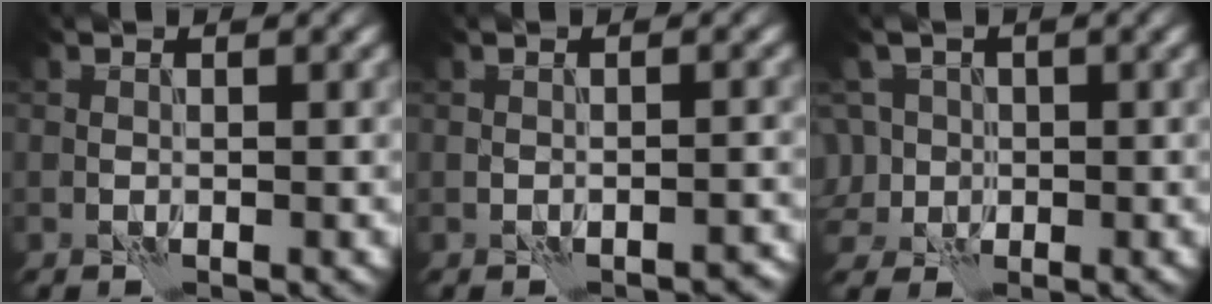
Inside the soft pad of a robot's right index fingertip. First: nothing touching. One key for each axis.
{"total": 1.3, "fx": -1.3, "fy": 0.2, "fz": 0.4, "tx": -0.004, "ty": 0.005, "tz": -0.017}
{"total": 4.7, "fx": -0.2, "fy": 4.3, "fz": 1.9, "tx": -0.040, "ty": 0.022, "tz": -0.021}